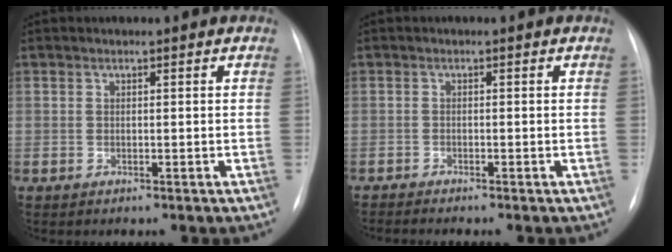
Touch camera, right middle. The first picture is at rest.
{"total": 1.7, "force": [-1.6, -0.3, 0.5], "torque": [-0.008, -0.004, -0.027]}